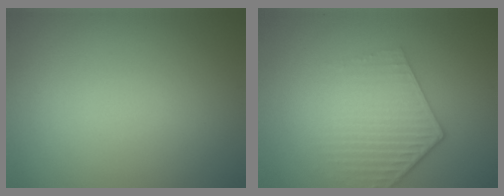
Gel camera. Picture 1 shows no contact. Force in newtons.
{"total": 4.1, "press": 3.1, "slide": 2.7}